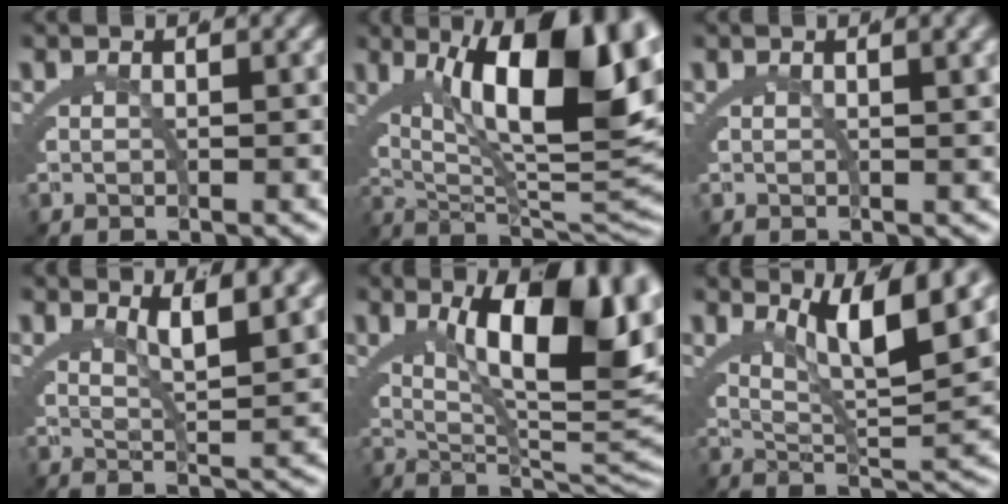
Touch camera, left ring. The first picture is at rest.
{"total": 16.6, "force": [4.6, 6.6, 14.5], "torque": [-0.192, 0.011, 0.070]}
{"total": 1.0, "force": [0.5, -0.3, 0.8], "torque": [-0.014, 0.003, 0.011]}
{"total": 3.9, "force": [2.7, -0.4, 2.7], "torque": [-0.035, -0.007, 0.051]}
{"total": 12.7, "force": [3.8, 4.1, 11.4], "torque": [-0.149, 0.003, 0.064]}
{"total": 7.1, "force": [3.5, 1.2, 6.0], "torque": [-0.085, 0.000, 0.059]}